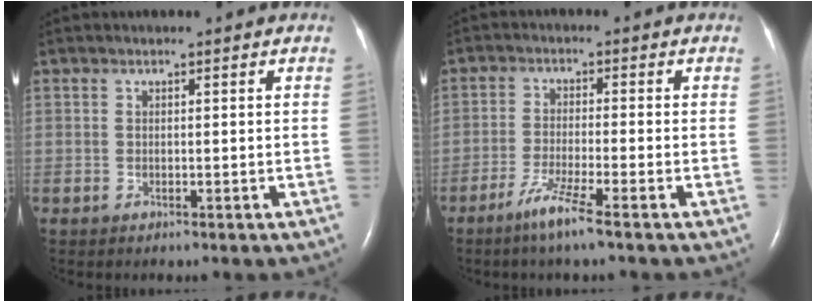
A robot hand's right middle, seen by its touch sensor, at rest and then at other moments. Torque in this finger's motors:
{"motor_torque": [0.86, -0.79, 0.10, 0.05]}